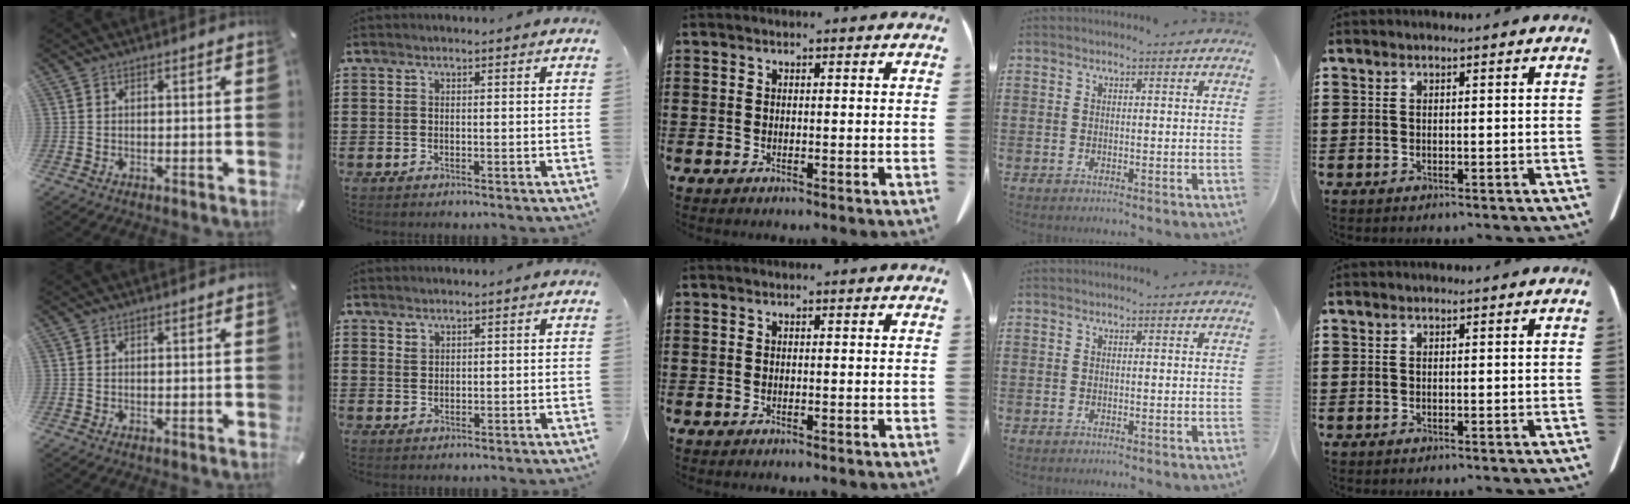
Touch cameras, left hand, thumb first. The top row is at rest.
{"index": {"total": 1.5, "force": [1.3, 0.6, 0.3], "torque": [-0.007, 0.001, 0.026]}}